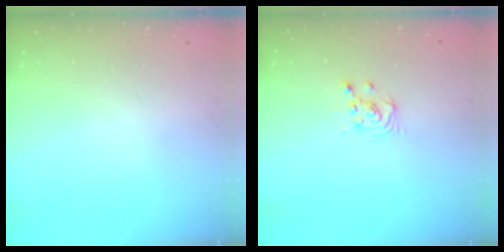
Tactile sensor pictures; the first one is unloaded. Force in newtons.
{"total": 3.7, "press": 3.7, "slide": 0.3}